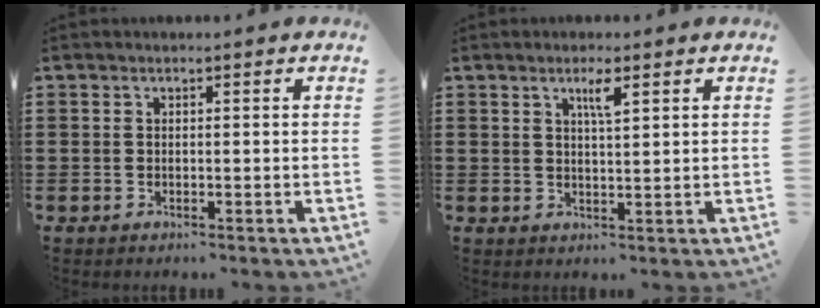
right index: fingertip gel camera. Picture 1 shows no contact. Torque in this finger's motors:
{"motor_torque": [0.47, 0.06, 0.26, 0.04]}